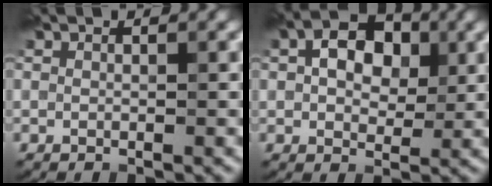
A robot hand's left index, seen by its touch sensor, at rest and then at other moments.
{"total": 5.9, "force": [1.6, 3.9, 4.2], "torque": [-0.068, 0.014, 0.012]}